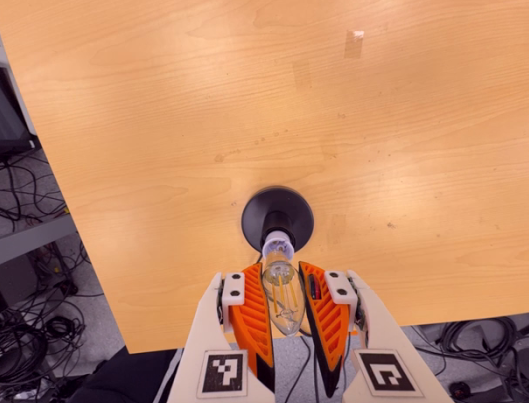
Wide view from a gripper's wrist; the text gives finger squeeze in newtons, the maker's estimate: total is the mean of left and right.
{"total": 20.2, "left": 21.8, "right": 18.6}